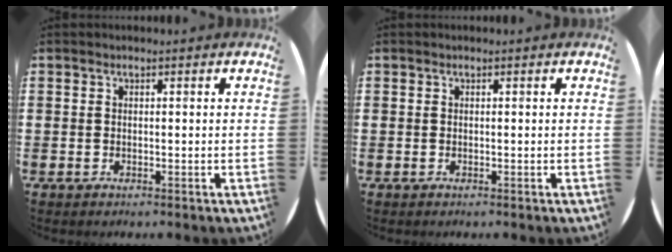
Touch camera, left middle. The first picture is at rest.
{"total": 0.0}